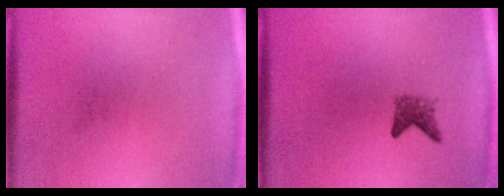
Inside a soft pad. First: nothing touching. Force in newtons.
{"total": 2.2}